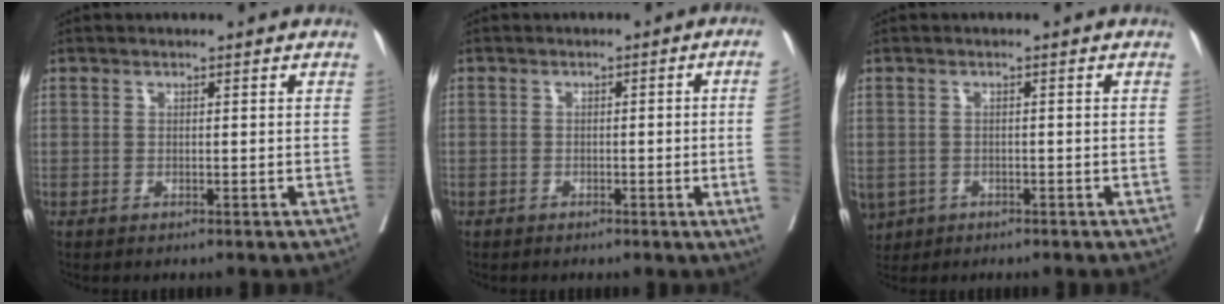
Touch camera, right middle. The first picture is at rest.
{"total": 5.3, "force": [-1.1, -1.3, 5.0], "torque": [-0.059, -0.005, -0.016]}
{"total": 5.6, "force": [-2.8, 4.5, 1.9], "torque": [-0.055, -0.005, -0.039]}